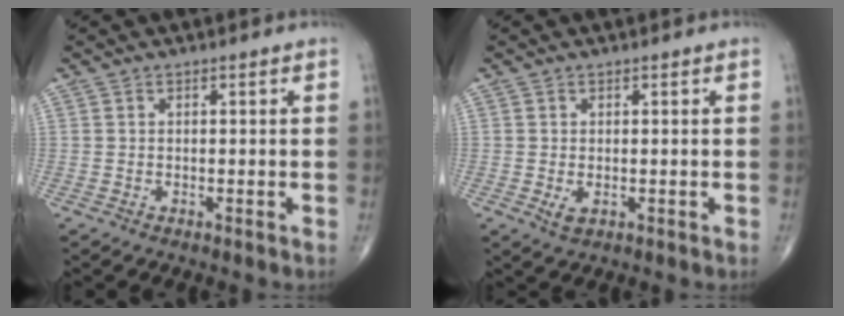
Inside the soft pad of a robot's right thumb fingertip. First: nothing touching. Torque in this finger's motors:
{"motor_torque": [-0.59, 0.49, 0.09, 0.13, 0.06]}